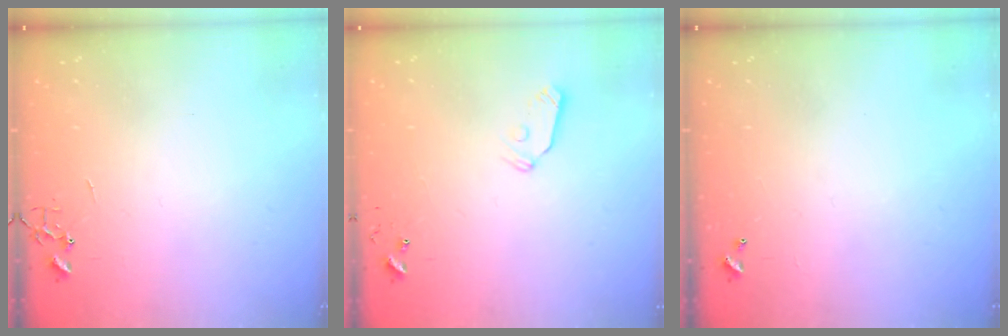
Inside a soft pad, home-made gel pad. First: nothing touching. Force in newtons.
{"total": 5.3, "press": 5.3, "slide": 0.1}
{"total": 0.0}